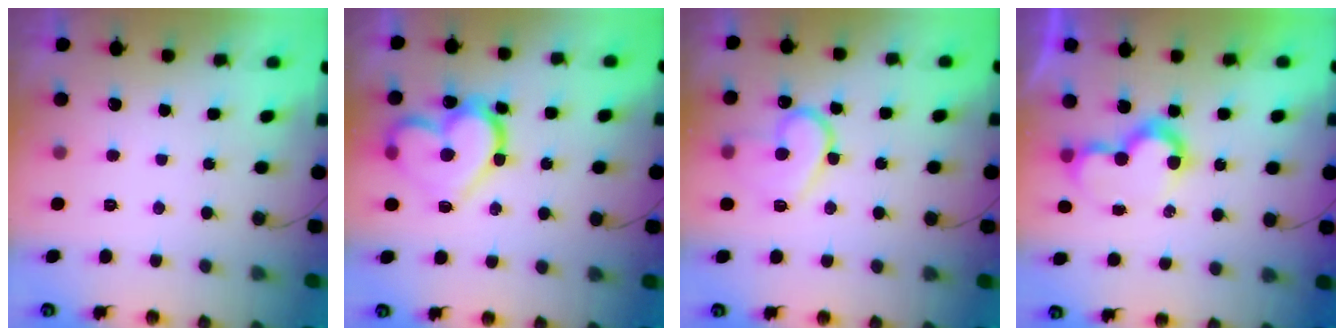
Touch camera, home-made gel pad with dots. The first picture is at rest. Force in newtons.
{"total": 18.2, "press": 18.0, "slide": 2.0}
{"total": 14.5, "press": 14.5, "slide": 1.3}
{"total": 8.0, "press": 8.0, "slide": 0.1}